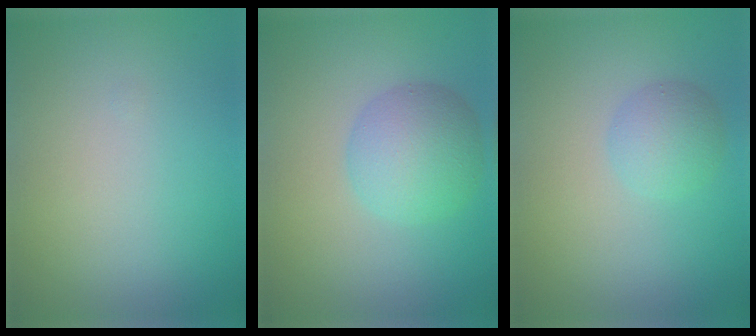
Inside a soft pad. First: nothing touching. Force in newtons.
{"total": 4.8, "press": 4.8, "slide": 0.0}
{"total": 2.4, "press": 2.4, "slide": 0.0}